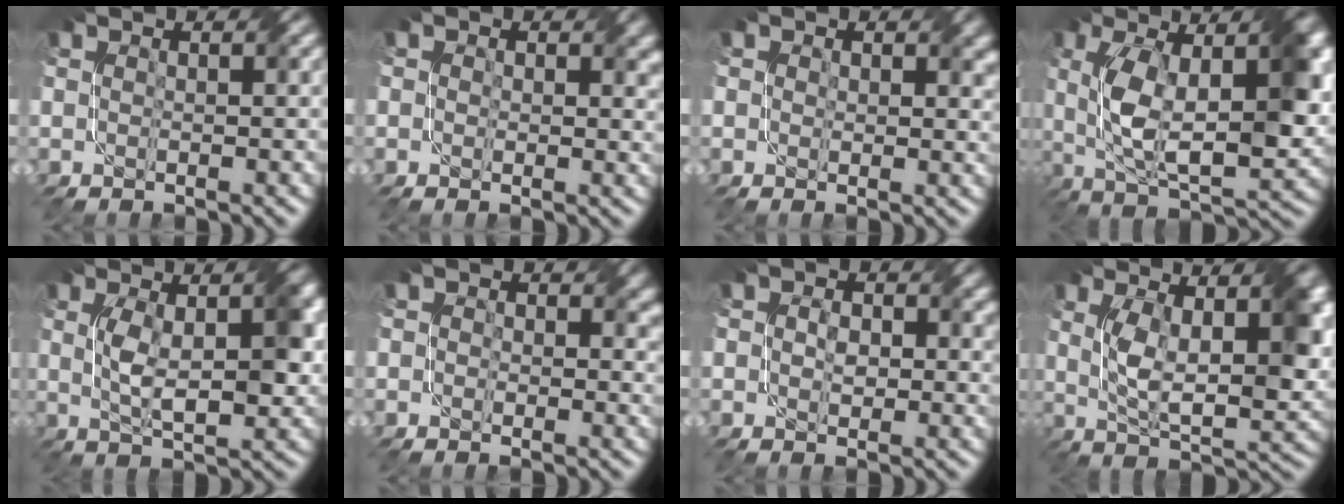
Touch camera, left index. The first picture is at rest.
{"total": 2.6, "force": [0.9, 1.9, 1.5], "torque": [-0.017, -0.005, 0.008]}
{"total": 2.5, "force": [1.1, 1.8, 1.3], "torque": [-0.017, -0.005, 0.013]}
{"total": 11.3, "force": [1.0, 4.7, 10.2], "torque": [-0.183, -0.005, 0.022]}
{"total": 6.2, "force": [0.6, 2.2, 5.7], "torque": [-0.103, -0.001, 0.012]}
{"total": 3.0, "force": [0.9, 2.4, 1.7], "torque": [-0.024, -0.001, 0.004]}
{"total": 2.6, "force": [0.3, 1.9, 1.8], "torque": [-0.029, -0.003, 0.003]}
{"total": 9.3, "force": [2.0, 3.7, 8.3], "torque": [-0.146, -0.008, 0.038]}